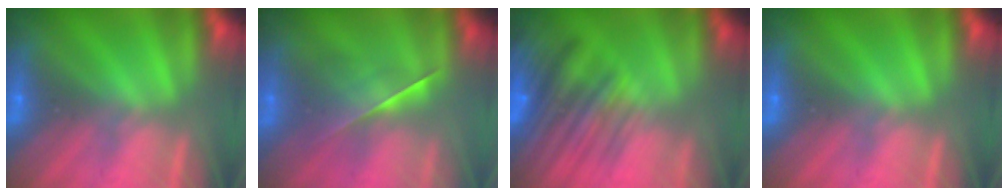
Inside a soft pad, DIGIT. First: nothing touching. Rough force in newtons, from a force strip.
{"total": 2.1}
{"total": 5.6}
{"total": 0.0}